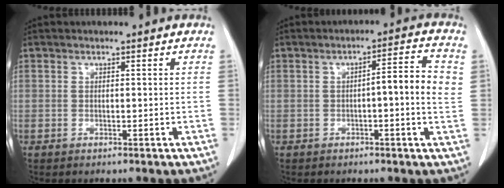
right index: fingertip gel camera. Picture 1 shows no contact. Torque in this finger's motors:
{"motor_torque": [0.23, 0.06, 0.14, 0.03]}